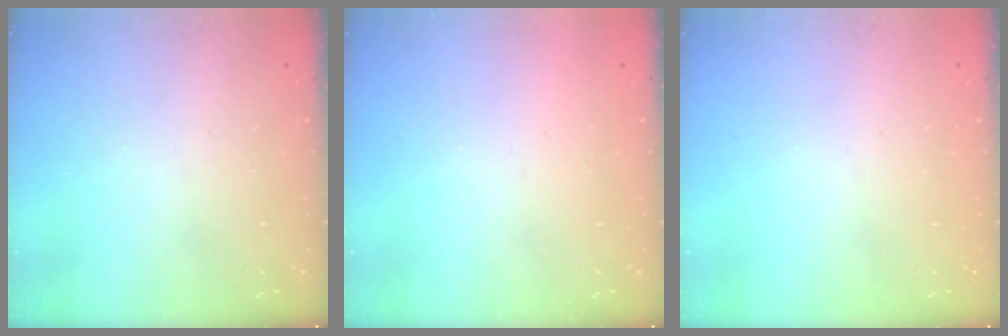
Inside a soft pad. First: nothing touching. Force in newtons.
{"total": 1.5, "press": 1.5, "slide": 0.1}
{"total": 0.0}